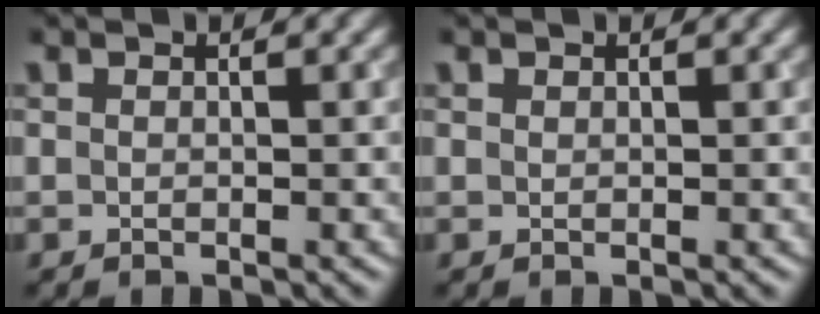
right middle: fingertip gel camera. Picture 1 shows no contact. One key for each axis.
{"total": 0.0}